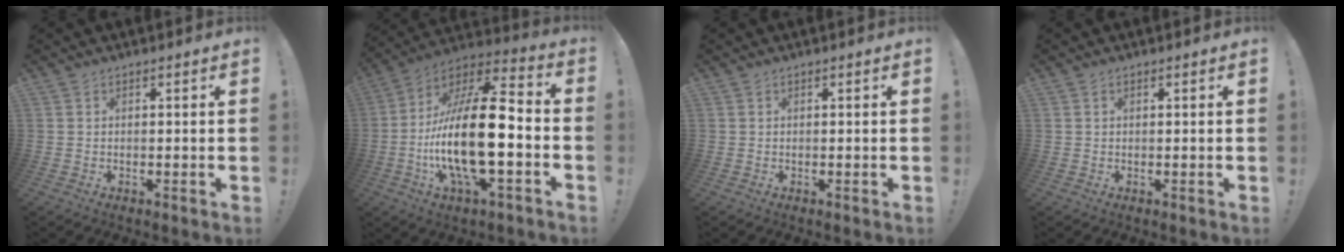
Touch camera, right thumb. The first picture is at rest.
{"total": 24.1, "force": [-4.6, 8.1, 22.2], "torque": [-0.433, 0.016, -0.081]}
{"total": 0.0}
{"total": 0.0}